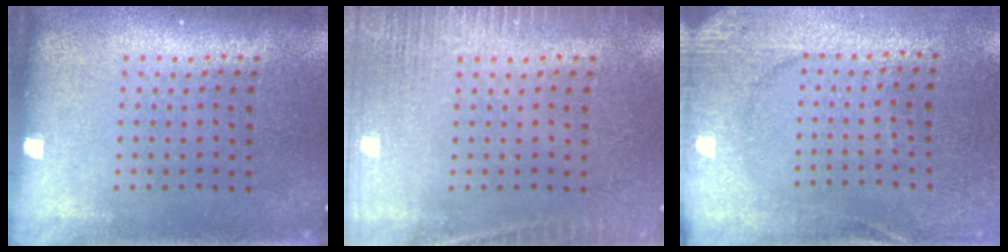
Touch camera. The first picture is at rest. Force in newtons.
{"total": 2.9, "press": 2.9, "slide": 0.4}
{"total": 2.6, "press": 2.4, "slide": 0.9}